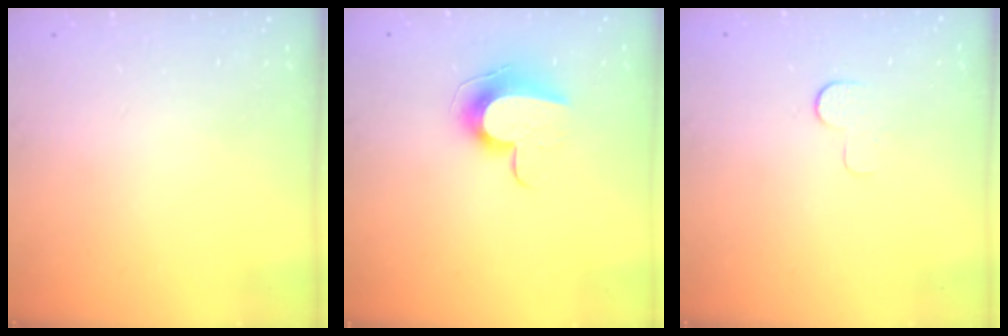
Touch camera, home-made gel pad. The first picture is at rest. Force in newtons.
{"total": 9.9, "press": 9.9, "slide": 0.3}
{"total": 3.9, "press": 3.9, "slide": 0.3}